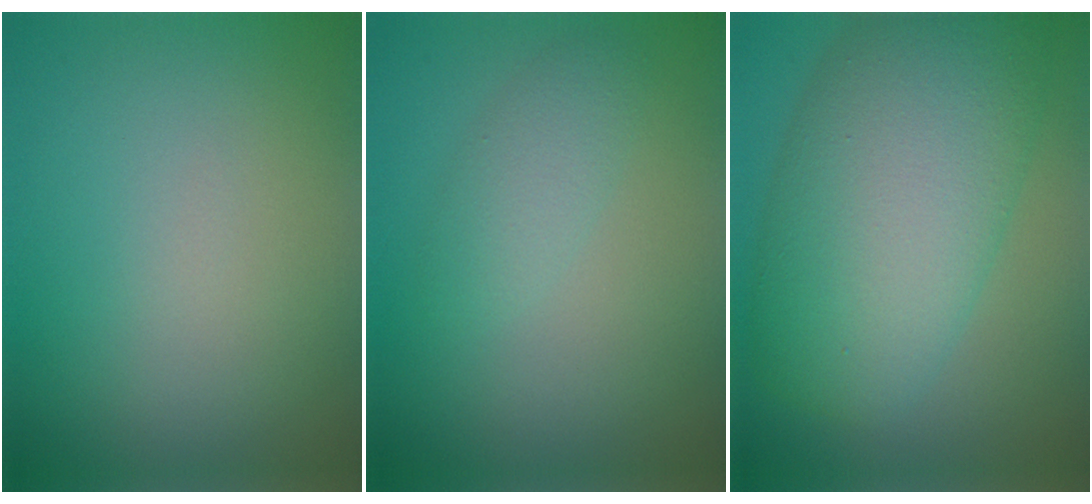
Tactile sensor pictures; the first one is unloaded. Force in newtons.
{"total": 2.1, "press": 2.1, "slide": 0.1}
{"total": 12.0, "press": 12.0, "slide": 0.4}